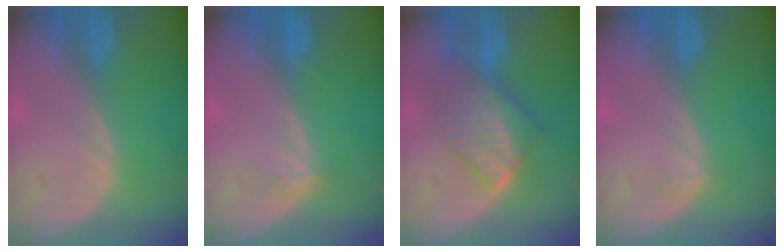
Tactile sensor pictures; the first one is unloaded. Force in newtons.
{"total": 1.1, "press": 1.1, "slide": 0.1}
{"total": 8.0, "press": 7.1, "slide": 3.7}
{"total": 0.5, "press": 0.5, "slide": 0.2}